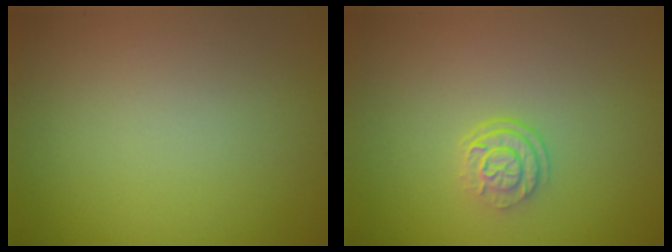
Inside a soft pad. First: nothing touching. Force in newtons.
{"total": 2.6, "press": 1.8, "slide": 1.9}